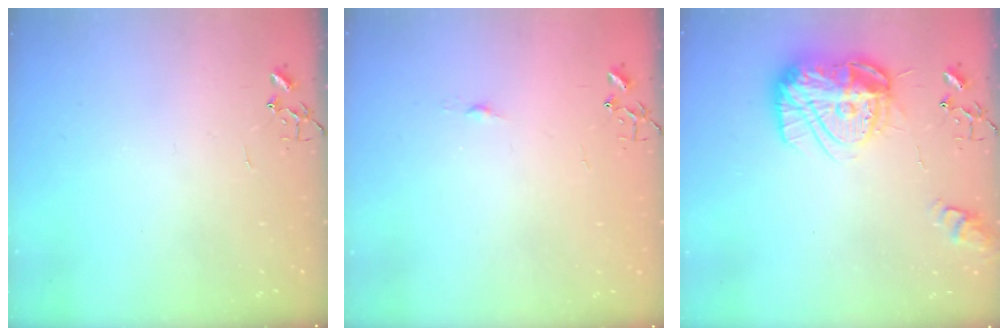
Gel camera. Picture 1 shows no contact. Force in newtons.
{"total": 3.4, "press": 3.4, "slide": 0.4}
{"total": 16.5, "press": 16.4, "slide": 1.5}